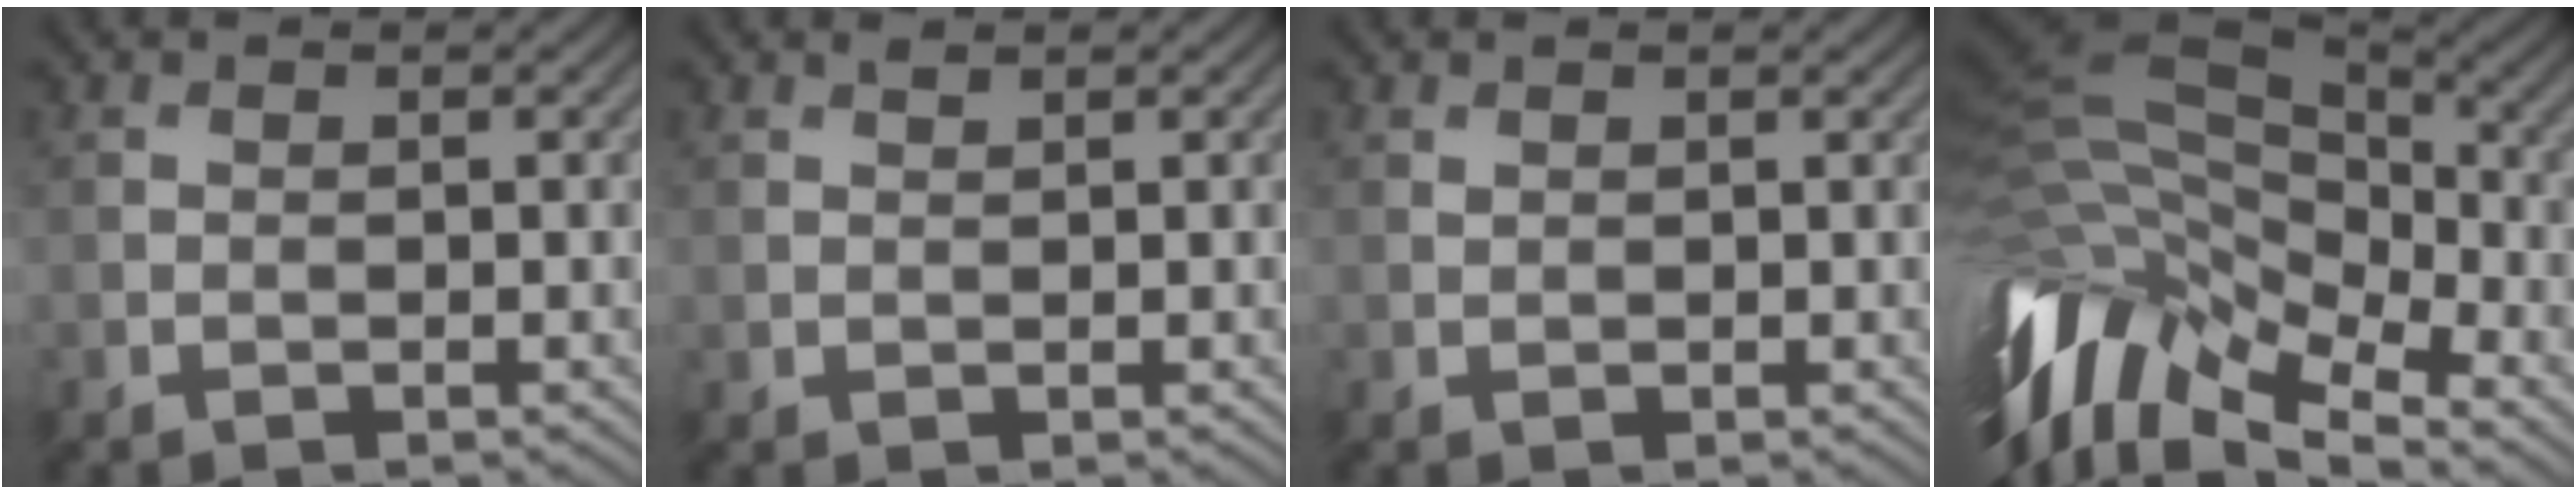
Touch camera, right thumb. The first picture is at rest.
{"total": 0.6, "force": [0.6, 0.1, 0.2], "torque": [-0.006, -0.001, 0.014]}
{"total": 0.6, "force": [0.5, 0.1, 0.3], "torque": [-0.006, -0.002, 0.011]}
{"total": 14.5, "force": [-6.3, 8.2, 10.2], "torque": [-0.248, -0.028, -0.104]}